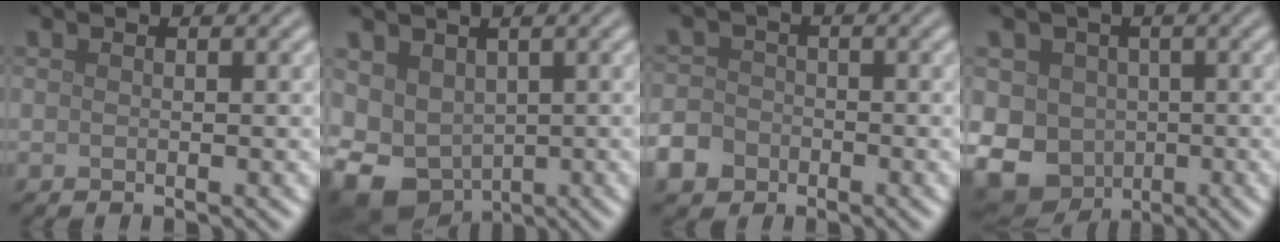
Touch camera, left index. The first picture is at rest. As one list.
[{"total": 7.0, "force": [-1.4, 5.3, 4.3], "torque": [-0.089, -0.017, -0.015]}, {"total": 3.7, "force": [-2.2, 2.7, 1.1], "torque": [-0.017, -0.007, -0.046]}, {"total": 9.6, "force": [-2.0, 8.5, 4.1], "torque": [-0.068, -0.013, -0.056]}]